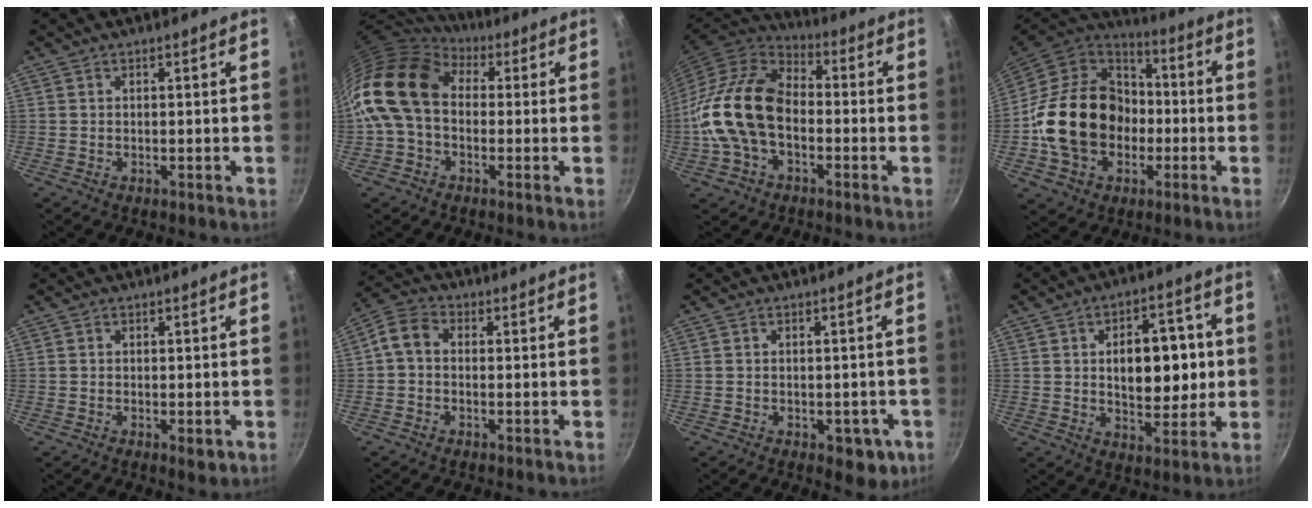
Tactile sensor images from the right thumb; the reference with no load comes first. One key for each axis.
{"total": 15.8, "fx": 1.2, "fy": 11.5, "fz": 10.7, "tx": -0.192, "ty": 0.028, "tz": 0.004}
{"total": 16.9, "fx": -2.5, "fy": 11.4, "fz": 12.3, "tx": -0.211, "ty": 0.039, "tz": -0.061}
{"total": 23.2, "fx": -3.5, "fy": 18.0, "fz": 14.1, "tx": -0.233, "ty": 0.049, "tz": -0.057}
{"total": 2.0, "fx": -0.5, "fy": 1.0, "fz": 1.7, "tx": -0.026, "ty": -0.006, "tz": -0.008}
{"total": 5.1, "fx": -0.2, "fy": 3.9, "fz": 3.3, "tx": -0.071, "ty": 0.020, "tz": -0.021}
{"total": 6.1, "fx": -2.2, "fy": 3.7, "fz": 4.3, "tx": -0.023, "ty": 0.012, "tz": -0.019}
{"total": 14.1, "fx": 1.2, "fy": 8.3, "fz": 11.4, "tx": -0.112, "ty": 0.003, "tz": 0.019}